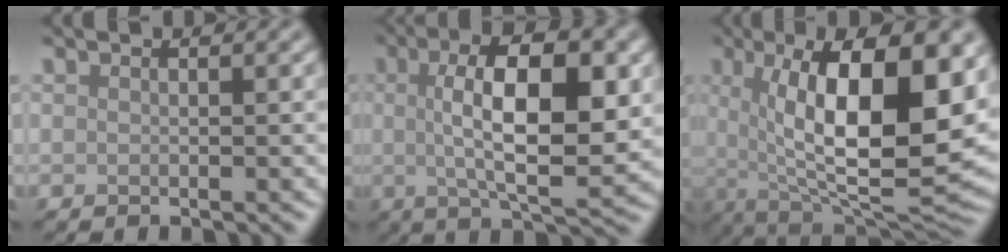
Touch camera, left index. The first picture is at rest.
{"total": 10.1, "force": [1.3, 3.3, 9.4], "torque": [-0.137, 0.009, 0.018]}
{"total": 15.3, "force": [2.4, 5.6, 14.1], "torque": [-0.188, -0.003, 0.033]}